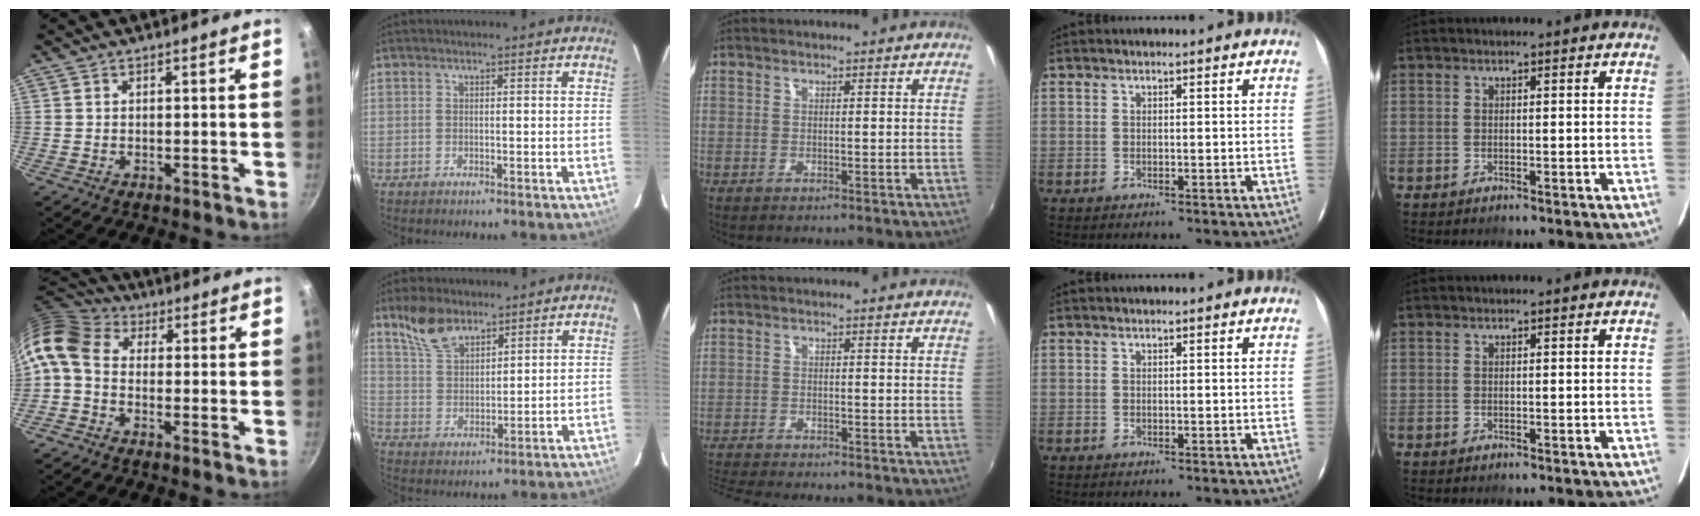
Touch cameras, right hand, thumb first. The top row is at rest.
{"thumb": {"total": 10.7, "force": [-0.2, 7.9, 7.2], "torque": [-0.147, 0.032, -0.023]}, "index": {"total": 8.5, "force": [6.3, 4.0, 4.2], "torque": [-0.081, 0.017, 0.127]}, "middle": {"total": 7.7, "force": [-7.3, 0.5, 2.5], "torque": [-0.074, -0.023, -0.125]}}